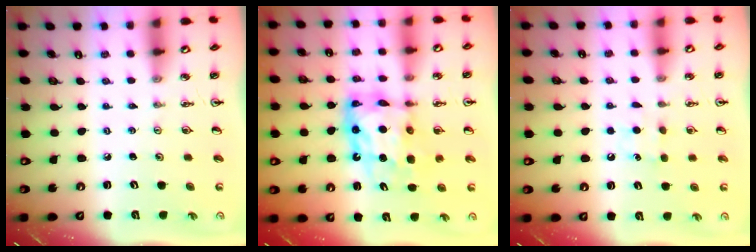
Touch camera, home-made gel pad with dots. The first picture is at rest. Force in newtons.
{"total": 11.8, "press": 11.8, "slide": 0.8}
{"total": 7.2, "press": 7.2, "slide": 0.9}